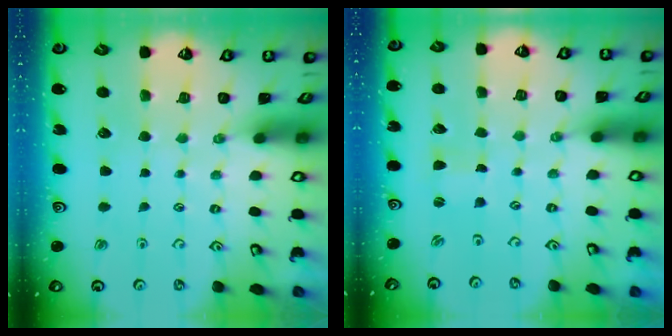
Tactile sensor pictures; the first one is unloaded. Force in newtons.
{"total": 0.0}